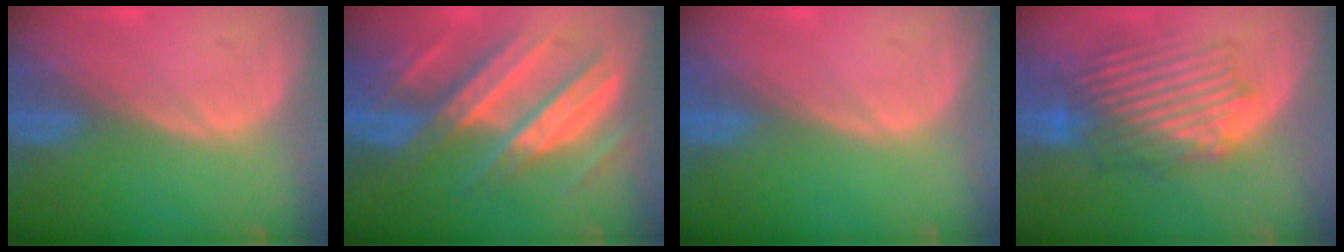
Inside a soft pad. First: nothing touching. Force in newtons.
{"total": 10.8, "press": 10.7, "slide": 1.1}
{"total": 0.0}
{"total": 8.9, "press": 8.6, "slide": 2.3}